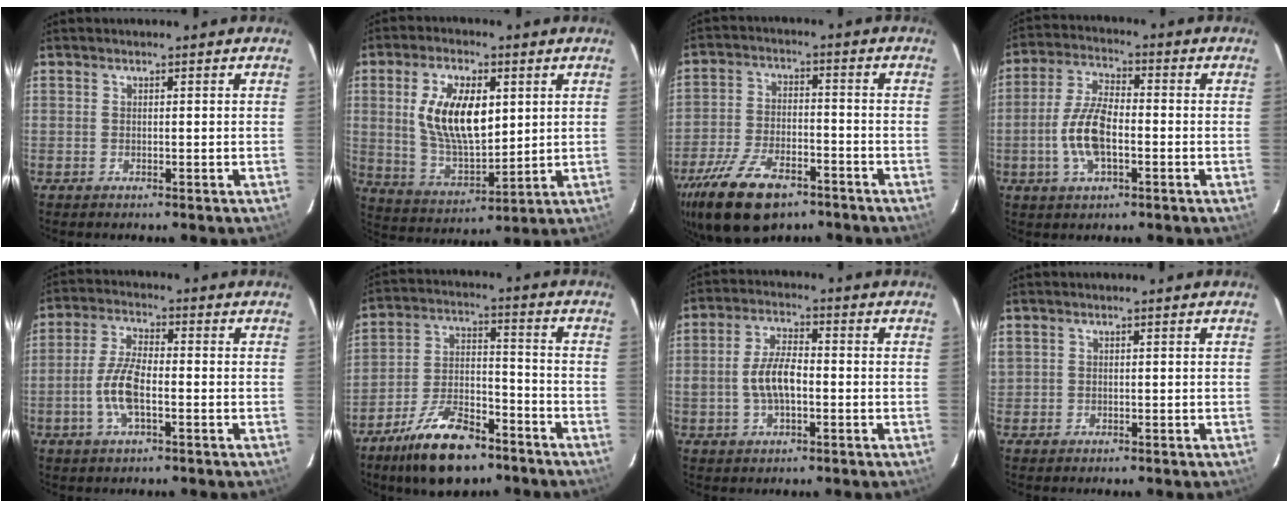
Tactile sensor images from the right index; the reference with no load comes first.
{"total": 14.2, "force": [3.2, 7.0, 12.0], "torque": [-0.230, 0.002, 0.072]}
{"total": 16.6, "force": [-11.0, 7.7, 9.8], "torque": [-0.219, -0.027, -0.191]}
{"total": 9.7, "force": [-2.5, 4.2, 8.4], "torque": [-0.176, 0.005, -0.047]}
{"total": 7.6, "force": [-2.1, 2.7, 6.7], "torque": [-0.144, 0.004, -0.044]}
{"total": 14.9, "force": [-10.5, 6.0, 8.7], "torque": [-0.174, 0.000, -0.178]}
{"total": 7.1, "force": [-1.1, 3.4, 6.1], "torque": [-0.121, 0.007, -0.016]}
{"total": 1.0, "force": [0.3, 1.0, 0.1], "torque": [0.003, 0.003, 0.004]}